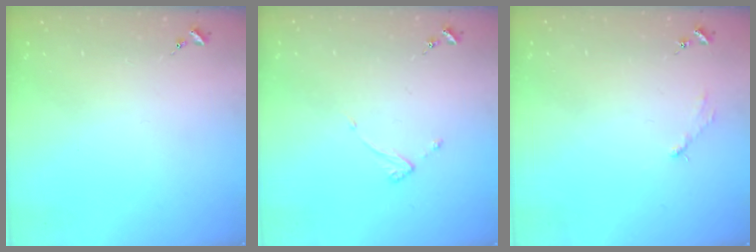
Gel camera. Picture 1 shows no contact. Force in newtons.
{"total": 3.5, "press": 3.5, "slide": 0.3}
{"total": 2.9, "press": 2.9, "slide": 0.4}